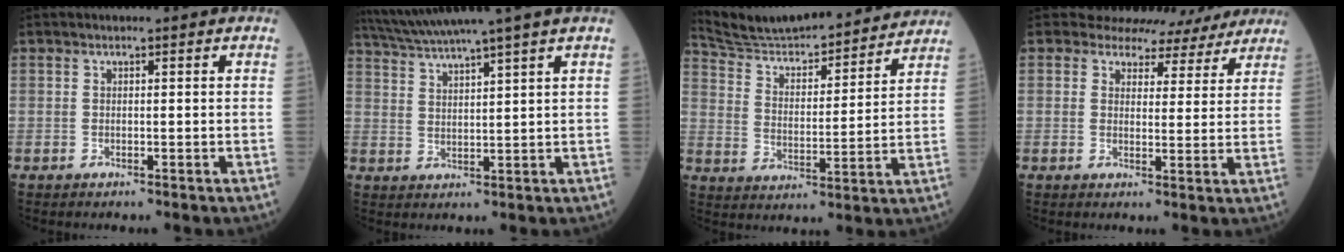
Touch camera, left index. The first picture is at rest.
{"total": 9.8, "force": [8.3, -2.4, 4.6], "torque": [-0.083, 0.012, 0.140]}
{"total": 22.0, "force": [20.6, 3.4, 6.8], "torque": [-0.113, 0.002, 0.303]}
{"total": 10.1, "force": [9.3, 3.9, 0.0], "torque": [0.029, -0.005, 0.092]}